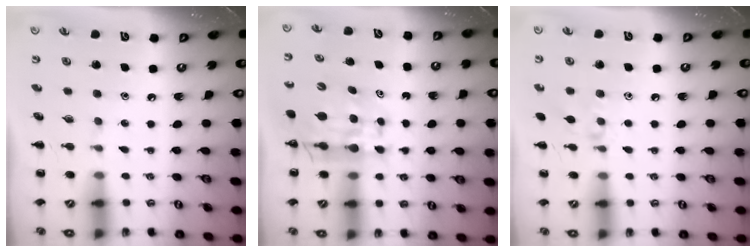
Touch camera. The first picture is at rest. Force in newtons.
{"total": 12.4, "press": 11.8, "slide": 3.7}
{"total": 7.2, "press": 7.1, "slide": 1.5}